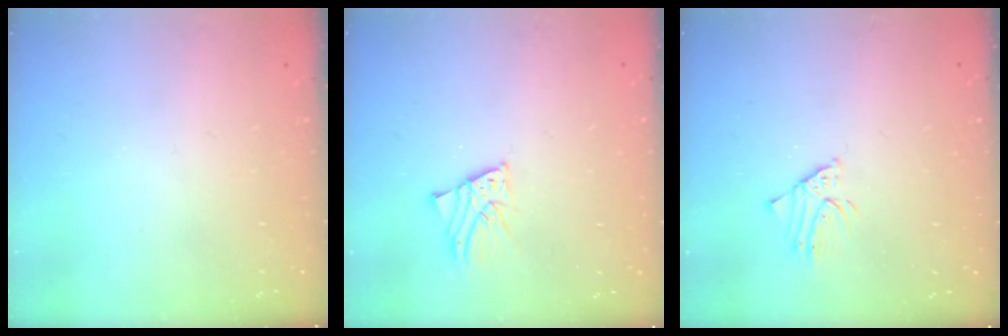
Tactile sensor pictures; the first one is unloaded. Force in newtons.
{"total": 2.3, "press": 2.3, "slide": 0.2}
{"total": 2.2, "press": 2.2, "slide": 0.2}